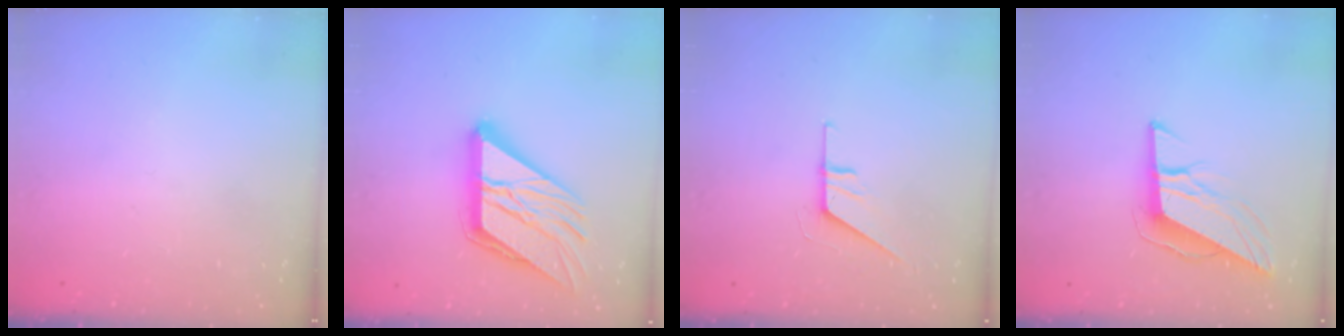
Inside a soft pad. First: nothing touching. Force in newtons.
{"total": 21.5, "press": 21.3, "slide": 2.9}
{"total": 5.9, "press": 5.9, "slide": 0.6}
{"total": 10.7, "press": 10.3, "slide": 2.6}